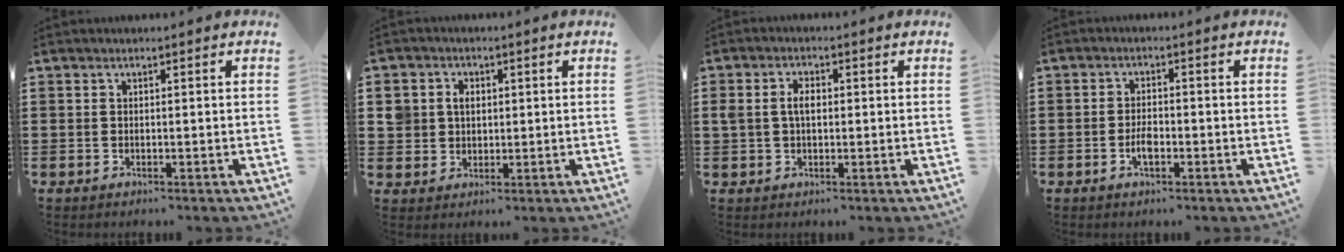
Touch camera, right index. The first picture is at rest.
{"total": 3.9, "force": [0.9, 3.6, 1.3], "torque": [-0.041, 0.016, 0.016]}
{"total": 3.5, "force": [0.3, 2.1, 2.8], "torque": [-0.066, 0.008, 0.001]}
{"total": 2.9, "force": [-1.2, 1.0, 2.4], "torque": [-0.053, -0.002, -0.023]}